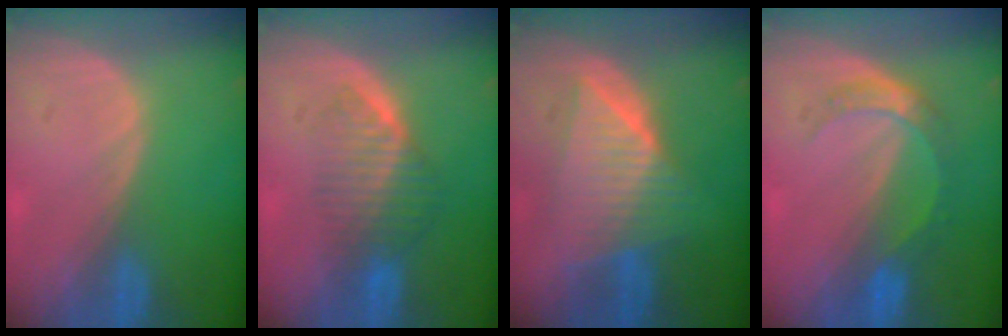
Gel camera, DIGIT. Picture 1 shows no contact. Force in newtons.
{"total": 6.4, "press": 5.8, "slide": 2.7}
{"total": 8.2, "press": 8.2, "slide": 0.4}
{"total": 5.4, "press": 4.9, "slide": 2.2}